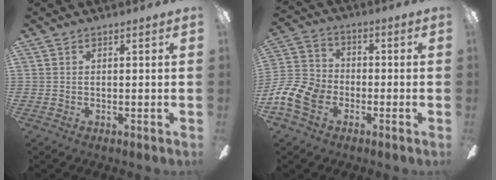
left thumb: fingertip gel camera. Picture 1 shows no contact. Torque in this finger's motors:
{"motor_torque": [-0.45, 0.67, 0.69, 0.35, 0.18]}